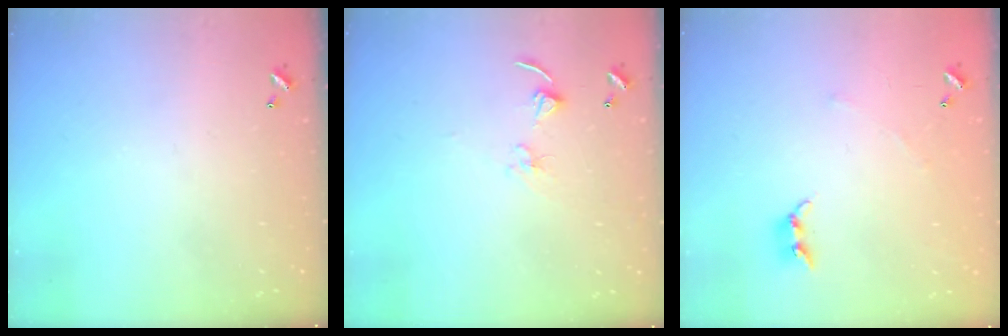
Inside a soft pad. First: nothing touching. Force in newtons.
{"total": 2.7, "press": 2.7, "slide": 0.2}
{"total": 3.6, "press": 3.6, "slide": 0.6}